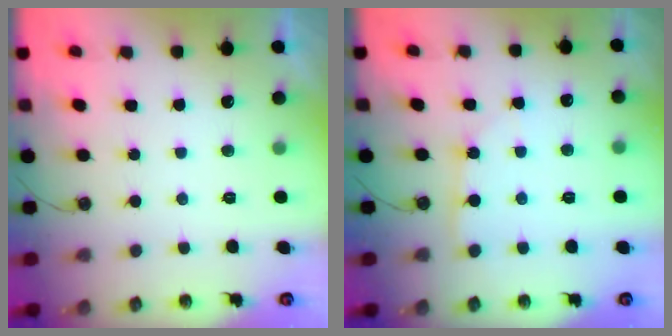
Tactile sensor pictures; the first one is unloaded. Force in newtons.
{"total": 3.8, "press": 3.8, "slide": 0.3}